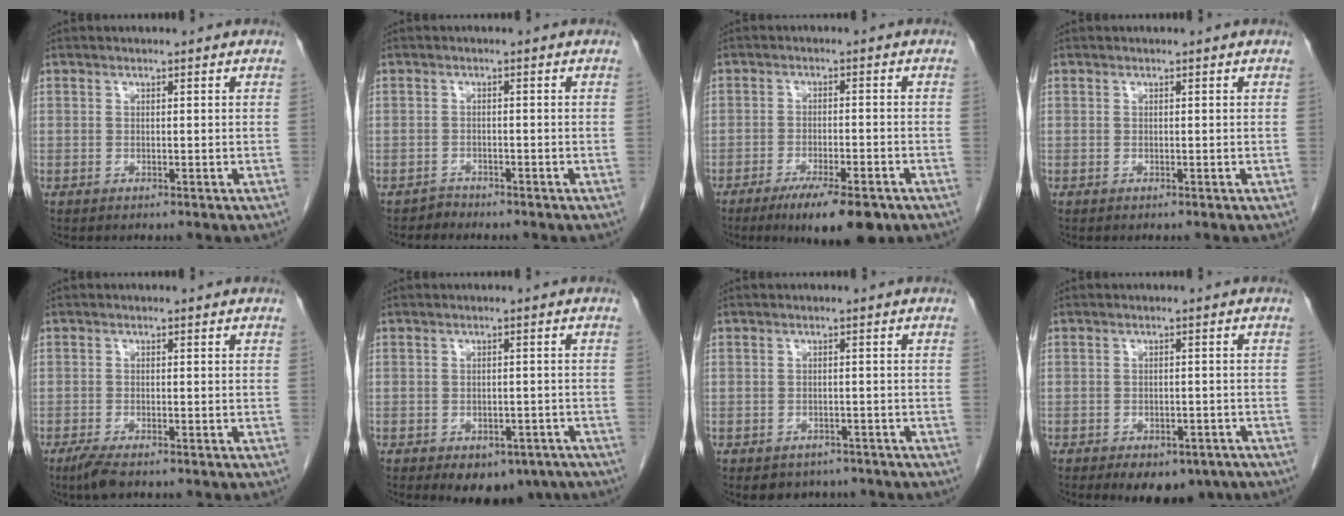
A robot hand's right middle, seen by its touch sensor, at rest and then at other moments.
{"total": 1.2, "force": [-1.1, 0.2, -0.6], "torque": [0.014, -0.003, -0.020]}
{"total": 9.3, "force": [-6.3, 1.8, 6.6], "torque": [-0.097, -0.016, -0.094]}
{"total": 0.0}
{"total": 3.0, "force": [-2.2, 0.5, 2.0], "torque": [-0.045, -0.009, -0.041]}
{"total": 7.6, "force": [-5.2, 4.4, 3.5], "torque": [-0.027, 0.006, -0.065]}
{"total": 4.5, "force": [-3.6, 2.6, 0.5], "torque": [0.003, 0.010, -0.043]}
{"total": 8.4, "force": [-6.0, 4.4, 3.9], "torque": [-0.040, 0.006, -0.077]}